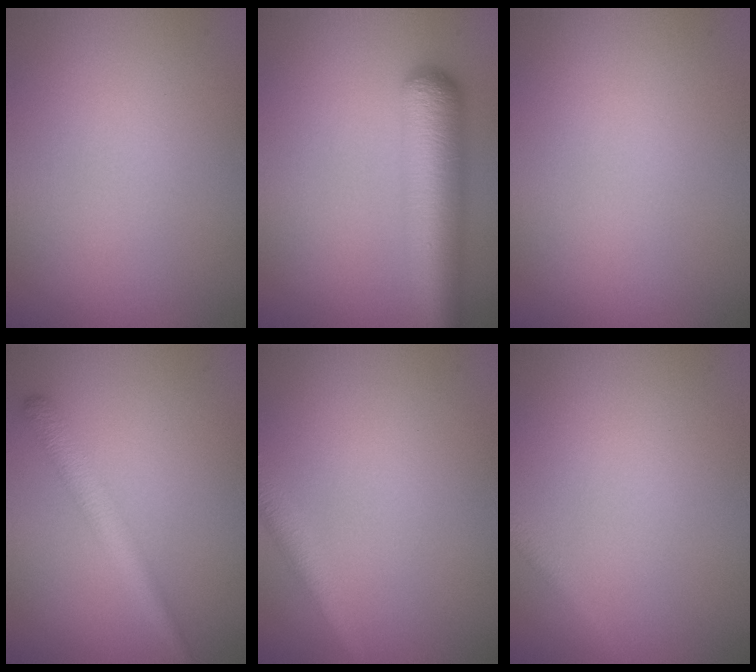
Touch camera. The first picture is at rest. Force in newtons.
{"total": 7.5, "press": 7.5, "slide": 0.2}
{"total": 0.0}
{"total": 2.8, "press": 2.8, "slide": 0.0}
{"total": 2.3, "press": 2.3, "slide": 0.1}
{"total": 1.0, "press": 1.0, "slide": 0.0}